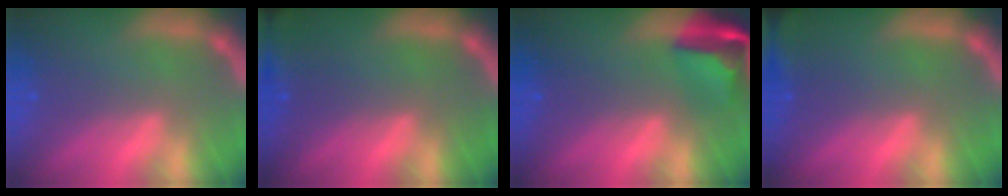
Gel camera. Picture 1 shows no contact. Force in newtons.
{"total": 7.5}
{"total": 5.9}
{"total": 5.4}